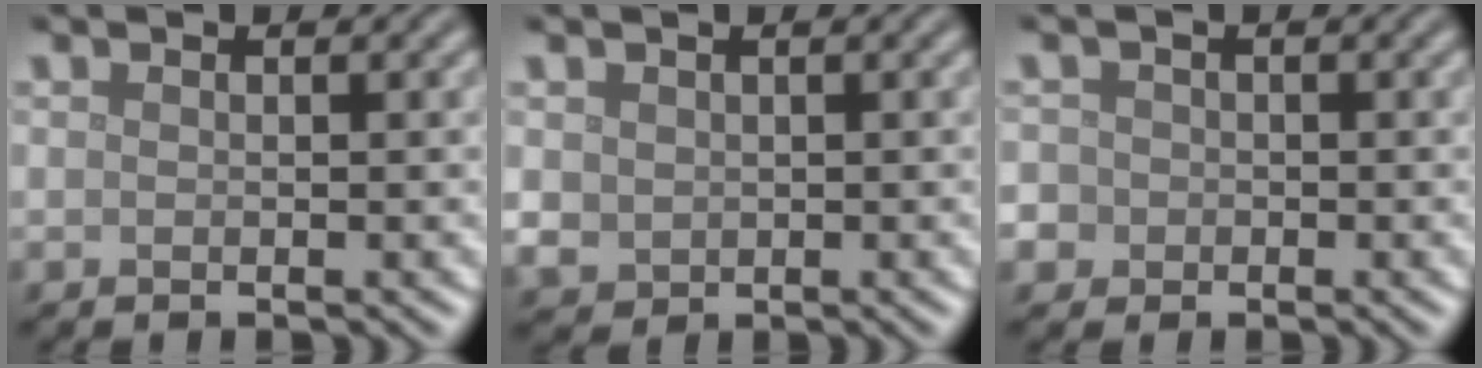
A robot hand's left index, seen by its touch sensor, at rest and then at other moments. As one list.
[{"total": 1.8, "force": [0.4, 1.6, 0.6], "torque": [-0.016, -0.004, 0.011]}, {"total": 4.3, "force": [-1.2, 3.9, 1.1], "torque": [-0.016, 0.004, -0.050]}]